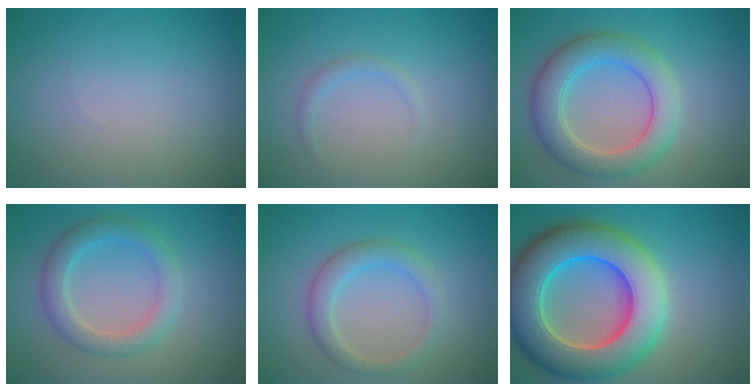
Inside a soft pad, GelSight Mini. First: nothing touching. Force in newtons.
{"total": 0.9, "press": 0.9, "slide": 0.1}
{"total": 5.9, "press": 5.9, "slide": 0.3}
{"total": 3.6, "press": 3.6, "slide": 0.0}
{"total": 2.9, "press": 2.9, "slide": 0.1}
{"total": 12.2, "press": 12.1, "slide": 0.9}